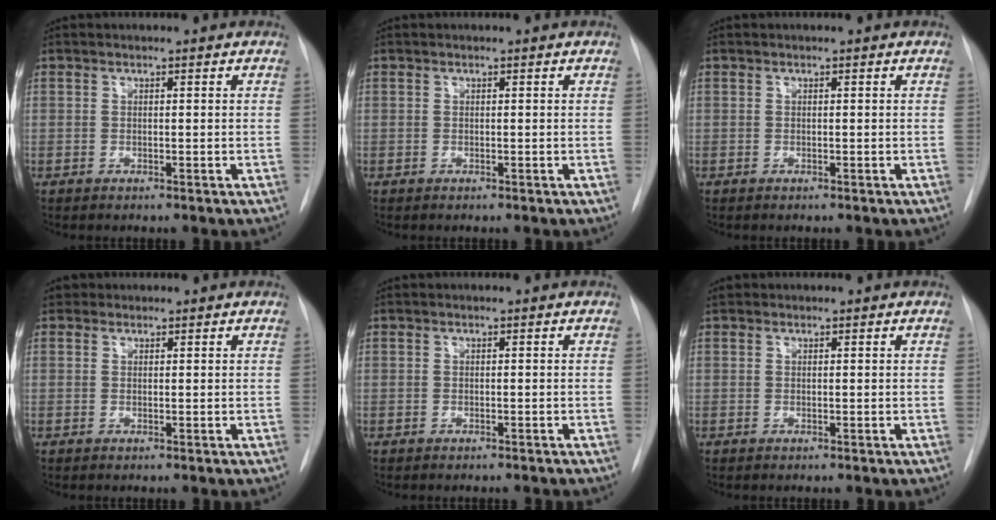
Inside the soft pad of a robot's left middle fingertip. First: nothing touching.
{"total": 0.0}
{"total": 0.0}
{"total": 1.2, "force": [0.8, 0.9, 0.0], "torque": [0.005, 0.010, 0.009]}
{"total": 1.5, "force": [-1.4, 0.1, 0.5], "torque": [-0.009, -0.001, -0.017]}
{"total": 0.9, "force": [0.6, 0.6, 0.1], "torque": [-0.002, 0.015, 0.008]}